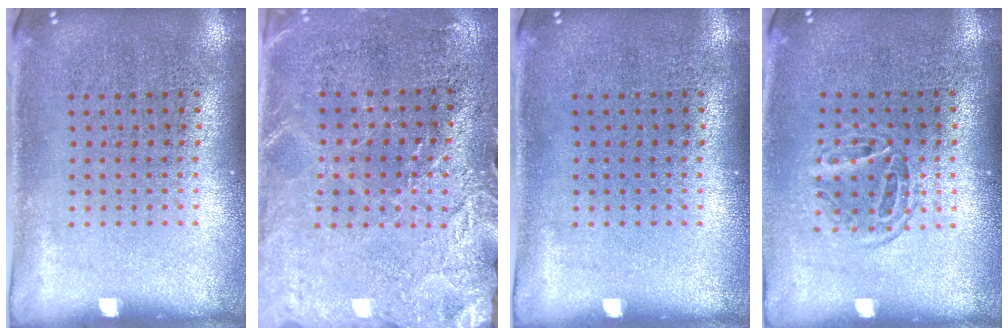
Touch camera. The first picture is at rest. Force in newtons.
{"total": 2.8, "press": 2.6, "slide": 0.9}
{"total": 0.0}
{"total": 1.2, "press": 1.0, "slide": 0.6}